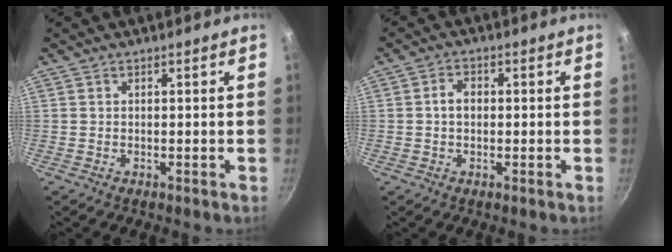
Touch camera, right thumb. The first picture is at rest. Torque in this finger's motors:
{"motor_torque": [-0.23, 0.41, 0.24, -0.15, -0.03]}